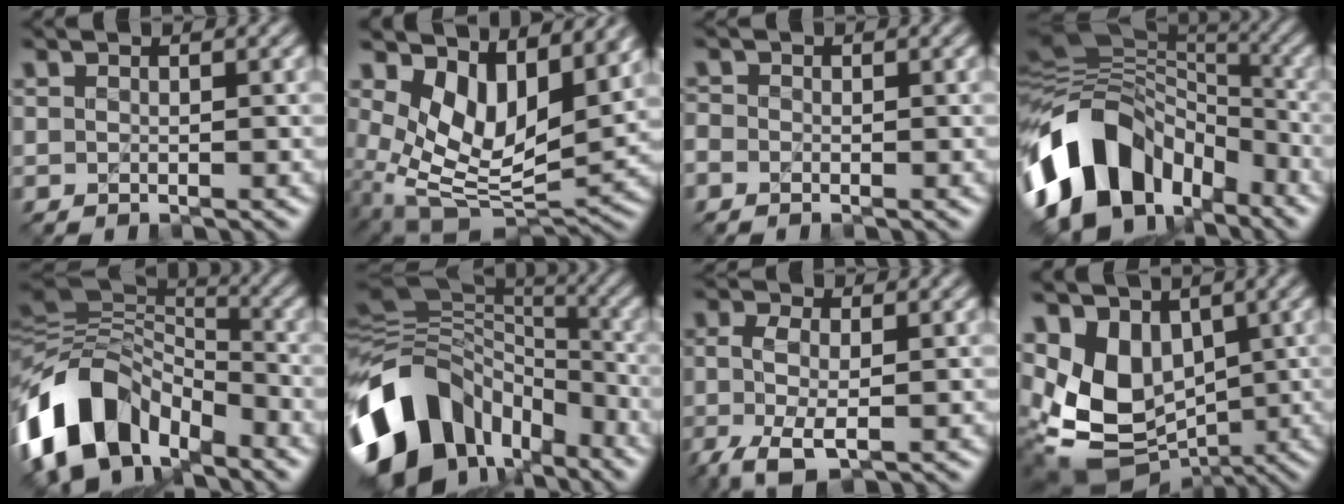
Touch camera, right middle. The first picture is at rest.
{"total": 8.9, "force": [2.8, 5.6, 6.3], "torque": [-0.123, -0.024, 0.051]}
{"total": 0.7, "force": [-0.4, 0.5, 0.1], "torque": [-0.005, -0.003, -0.006]}
{"total": 12.2, "force": [-5.8, 8.3, 6.8], "torque": [-0.121, 0.024, -0.122]}
{"total": 11.6, "force": [-6.0, 7.3, 6.6], "torque": [-0.122, 0.009, -0.122]}
{"total": 13.5, "force": [-6.2, 9.6, 7.1], "torque": [-0.157, 0.017, -0.124]}
{"total": 4.6, "force": [-1.7, 2.2, 3.7], "torque": [-0.095, -0.001, -0.034]}
{"total": 7.7, "force": [0.3, 6.0, 4.8], "torque": [-0.104, -0.028, 0.013]}